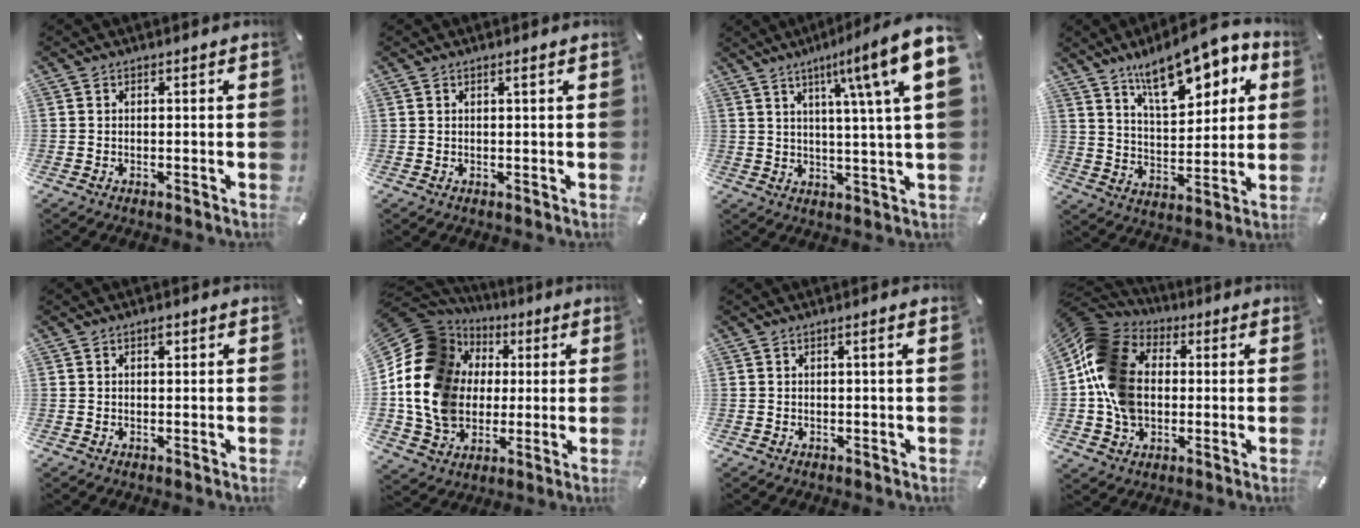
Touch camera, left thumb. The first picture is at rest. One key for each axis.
{"total": 0.9, "fx": 0.4, "fy": 0.0, "fz": 0.8, "tx": -0.015, "ty": 0.000, "tz": 0.007}
{"total": 15.0, "fx": 6.3, "fy": 1.8, "fz": 13.5, "tx": -0.207, "ty": -0.036, "tz": 0.085}
{"total": 15.5, "fx": 10.1, "fy": 7.1, "fz": 9.4, "tx": -0.145, "ty": -0.047, "tz": 0.172}
{"total": 1.4, "fx": 0.6, "fy": 0.7, "fz": 1.0, "tx": -0.013, "ty": -0.001, "tz": 0.009}
{"total": 19.5, "fx": 1.2, "fy": 16.5, "fz": 10.2, "tx": -0.235, "ty": -0.011, "tz": 0.023}
{"total": 1.5, "fx": 0.4, "fy": -0.1, "fz": 1.4, "tx": -0.025, "ty": -0.001, "tz": 0.005}
{"total": 16.6, "fx": -0.8, "fy": 13.4, "fz": 9.8, "tx": -0.218, "ty": 0.018, "tz": -0.017}